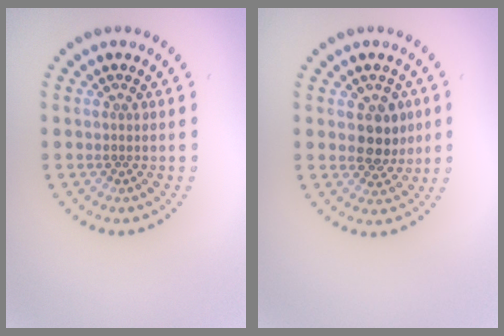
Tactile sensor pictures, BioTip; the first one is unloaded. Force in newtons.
{"total": 3.5, "press": 3.4, "slide": 0.9}